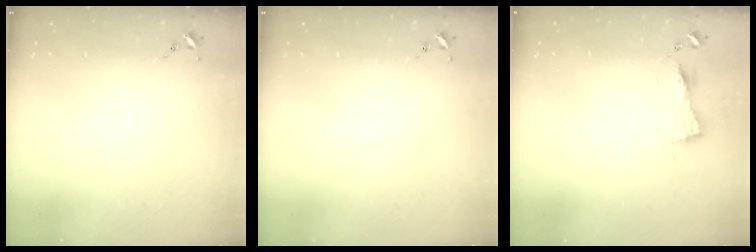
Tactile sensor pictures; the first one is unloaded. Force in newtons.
{"total": 0.0}
{"total": 5.6, "press": 5.6, "slide": 0.5}